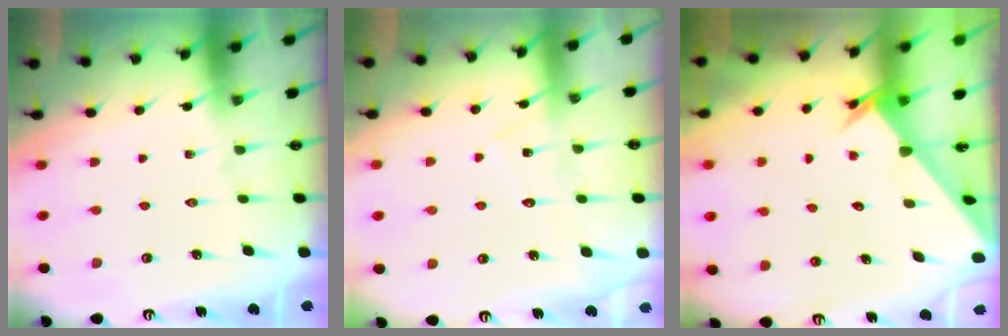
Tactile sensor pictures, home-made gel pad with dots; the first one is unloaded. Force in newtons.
{"total": 8.0, "press": 8.0, "slide": 0.5}
{"total": 2.4, "press": 2.4, "slide": 0.2}